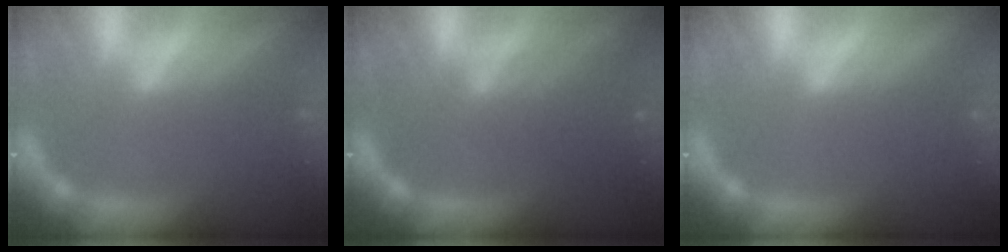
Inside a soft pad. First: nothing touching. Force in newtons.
{"total": 3.6}
{"total": 0.0}